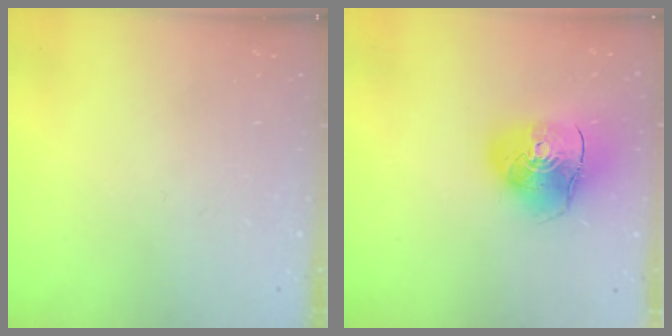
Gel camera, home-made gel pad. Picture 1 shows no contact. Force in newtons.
{"total": 12.7, "press": 12.6, "slide": 2.0}